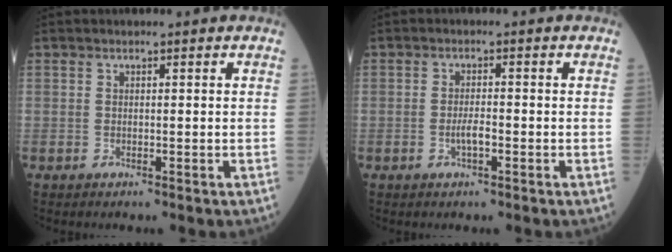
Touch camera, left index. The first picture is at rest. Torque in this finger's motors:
{"motor_torque": [0.48, 0.28, 0.03, 0.02]}